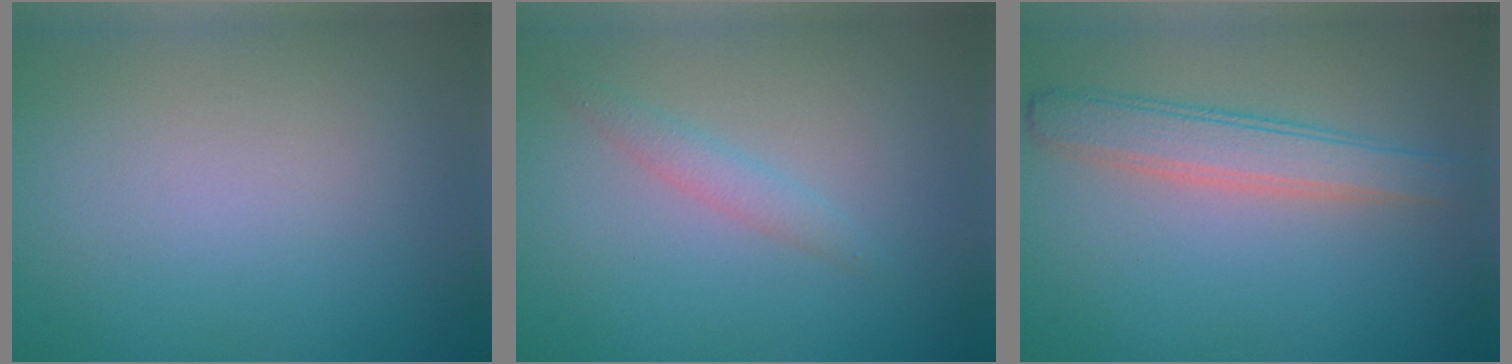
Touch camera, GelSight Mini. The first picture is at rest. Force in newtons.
{"total": 1.4, "press": 1.4, "slide": 0.1}
{"total": 3.6, "press": 3.6, "slide": 0.1}